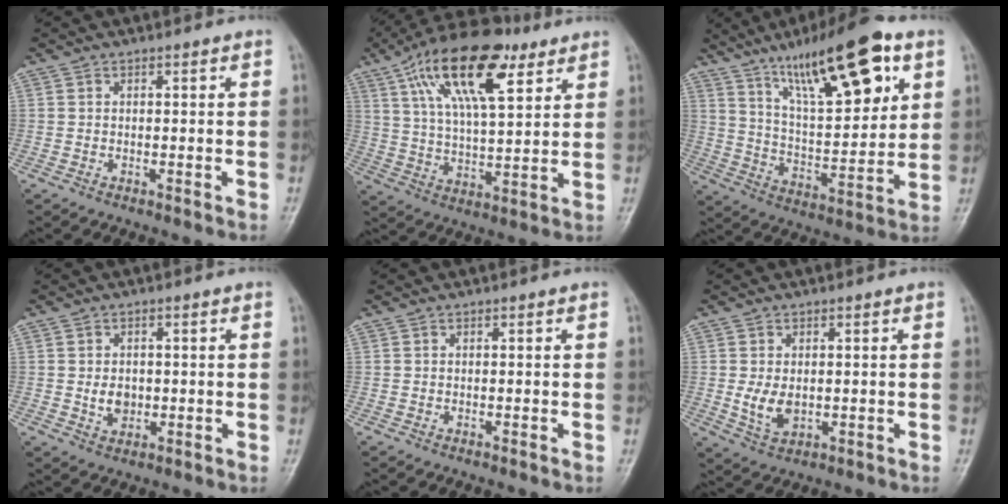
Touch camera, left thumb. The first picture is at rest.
{"total": 19.6, "force": [9.6, 8.1, 15.1], "torque": [-0.246, -0.015, 0.166]}
{"total": 22.0, "force": [11.5, 7.0, 17.5], "torque": [-0.244, -0.035, 0.195]}
{"total": 3.8, "force": [-0.1, 3.0, 2.4], "torque": [-0.028, -0.002, 0.003]}
{"total": 0.0}
{"total": 5.0, "force": [-0.1, 3.3, 3.7], "torque": [-0.060, -0.010, 0.007]}